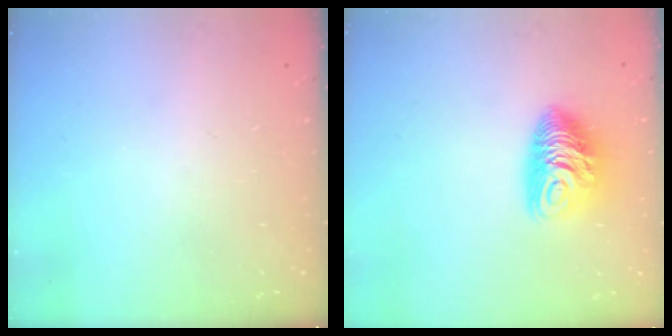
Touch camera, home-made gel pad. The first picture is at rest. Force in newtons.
{"total": 10.6, "press": 10.6, "slide": 0.7}